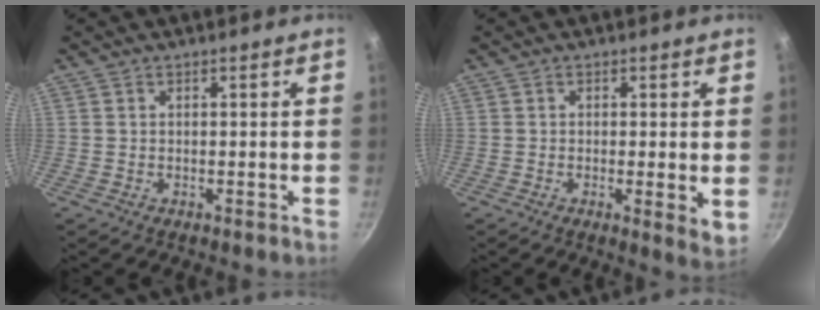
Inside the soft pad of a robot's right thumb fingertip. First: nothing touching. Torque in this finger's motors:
{"motor_torque": [-0.15, 0.15, 0.00, 0.55, -0.02]}